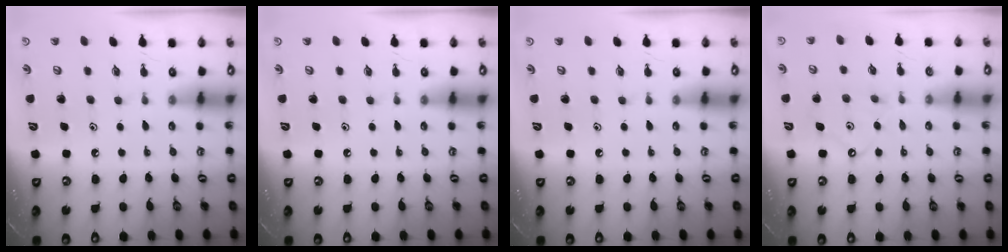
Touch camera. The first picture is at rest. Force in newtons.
{"total": 0.0}
{"total": 0.0}
{"total": 6.8, "press": 6.8, "slide": 0.8}